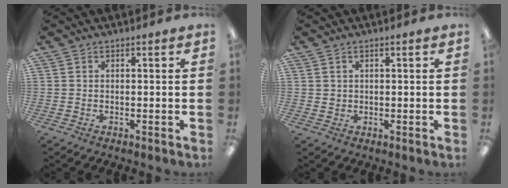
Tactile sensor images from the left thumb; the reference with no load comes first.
{"total": 1.2, "force": [0.5, 1.0, 0.2], "torque": [-0.005, 0.001, 0.010]}